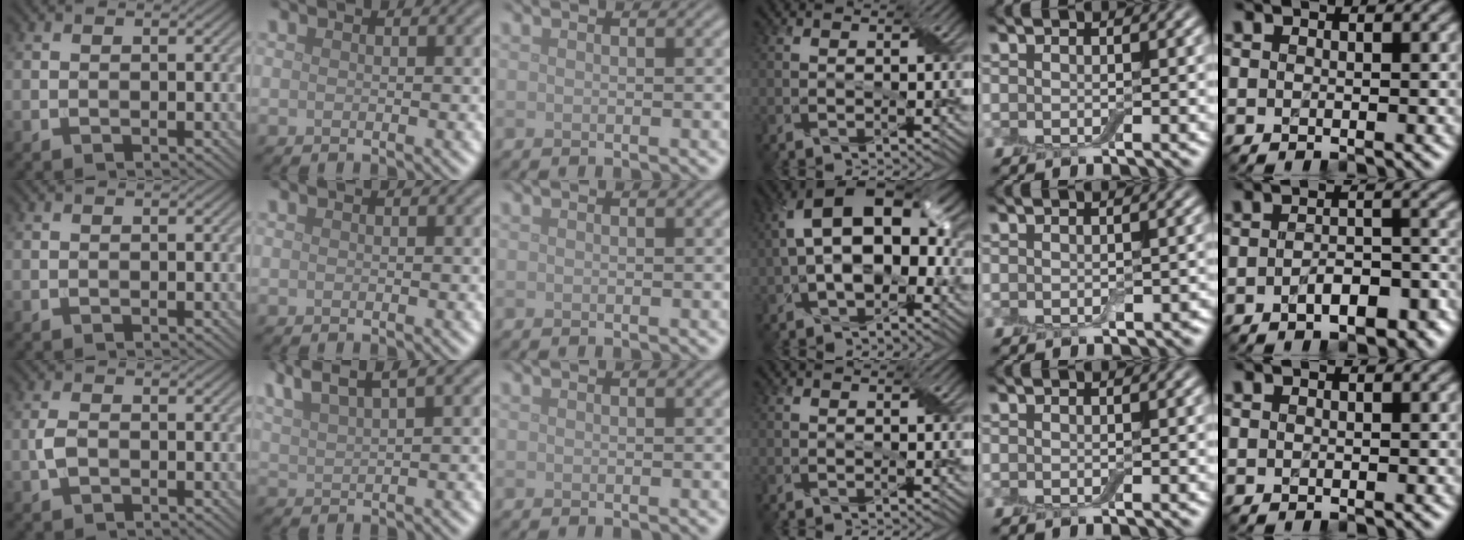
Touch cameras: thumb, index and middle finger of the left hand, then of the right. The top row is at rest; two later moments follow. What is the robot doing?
{"motion": "peel", "object": "aluminum foil"}